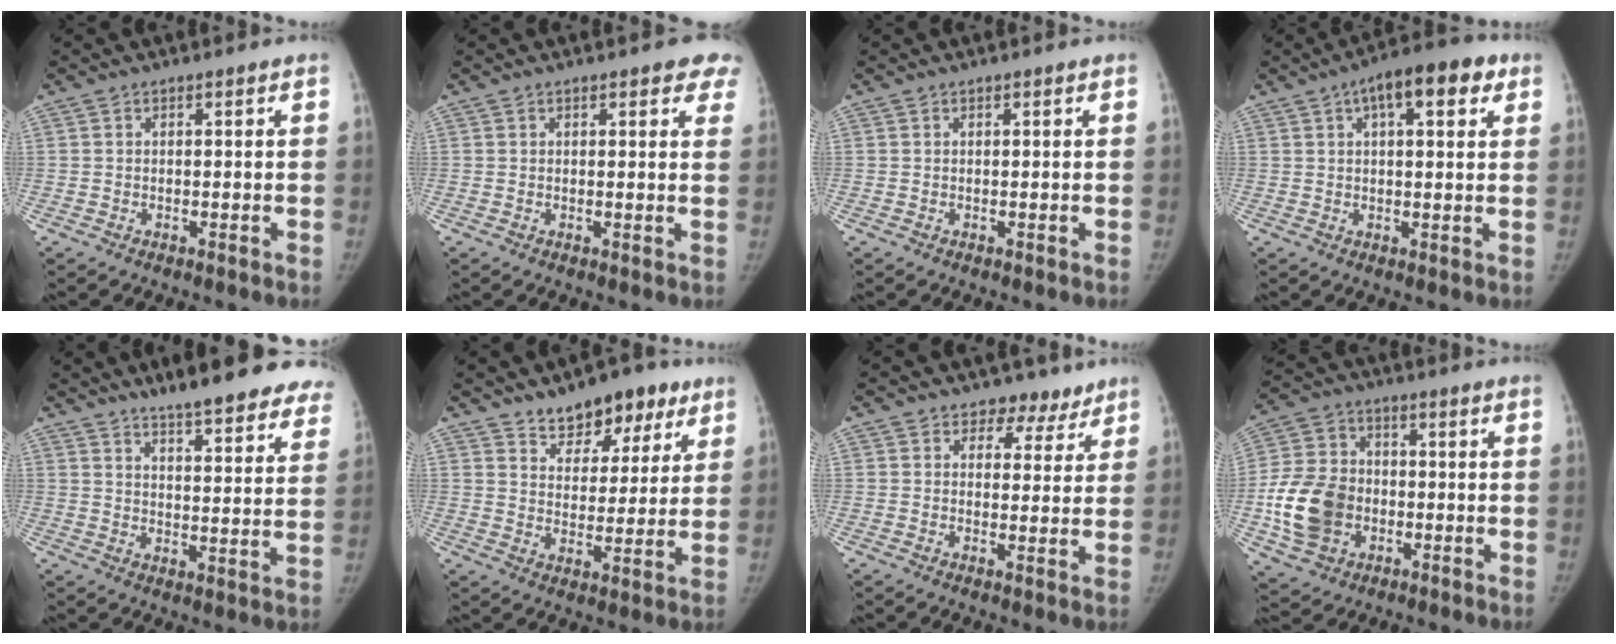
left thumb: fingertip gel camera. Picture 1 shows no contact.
{"total": 4.9, "force": [3.4, 2.0, 2.9], "torque": [-0.001, -0.007, 0.027]}
{"total": 0.0}
{"total": 11.2, "force": [4.9, 4.5, 9.0], "torque": [-0.104, 0.014, 0.063]}
{"total": 20.8, "force": [16.7, 4.9, 11.5], "torque": [-0.116, -0.068, 0.206]}
{"total": 11.9, "force": [8.2, 6.8, 5.3], "torque": [-0.026, -0.036, 0.124]}
{"total": 5.3, "force": [4.1, 3.4, 0.4], "torque": [0.030, -0.025, 0.048]}
{"total": 14.7, "force": [-3.1, 11.6, 8.5], "torque": [-0.146, 0.016, -0.057]}